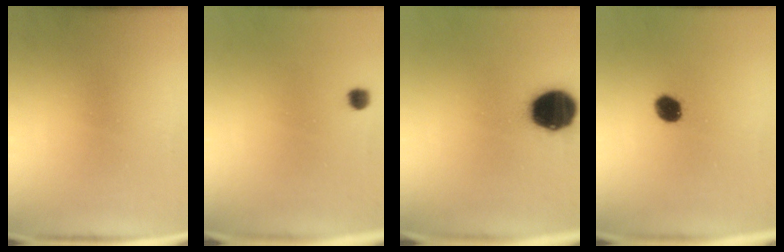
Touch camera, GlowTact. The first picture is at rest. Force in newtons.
{"total": 1.8}
{"total": 16.5}
{"total": 4.9}